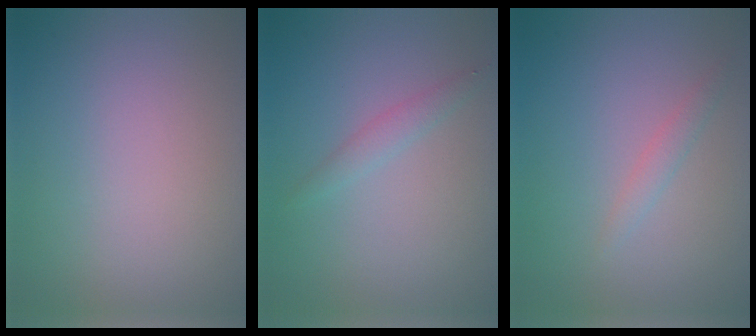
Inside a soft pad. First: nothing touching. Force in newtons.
{"total": 1.3, "press": 1.3, "slide": 0.1}
{"total": 1.1, "press": 1.1, "slide": 0.2}